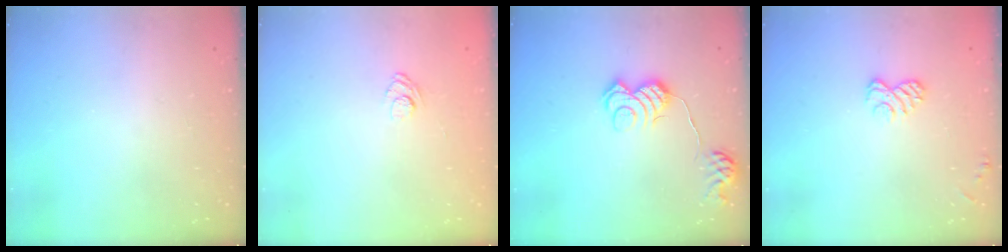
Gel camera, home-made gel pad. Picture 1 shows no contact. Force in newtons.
{"total": 3.8, "press": 3.5, "slide": 1.4}
{"total": 11.4, "press": 11.4, "slide": 0.5}
{"total": 6.1, "press": 5.9, "slide": 1.4}